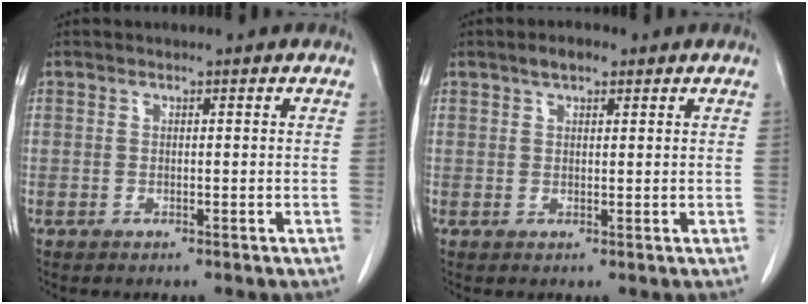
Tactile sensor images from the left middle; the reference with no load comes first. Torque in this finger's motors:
{"motor_torque": [0.23, -0.19, 0.03, 0.01]}